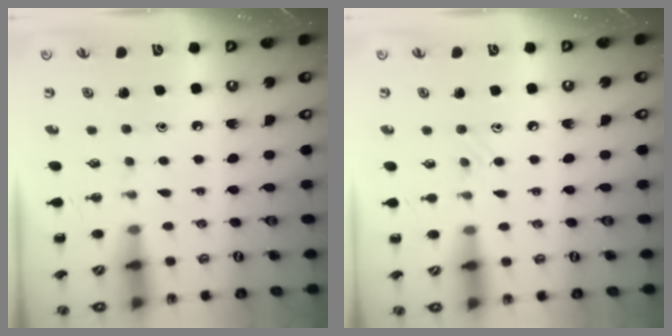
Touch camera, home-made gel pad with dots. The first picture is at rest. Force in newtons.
{"total": 4.8, "press": 4.6, "slide": 1.5}